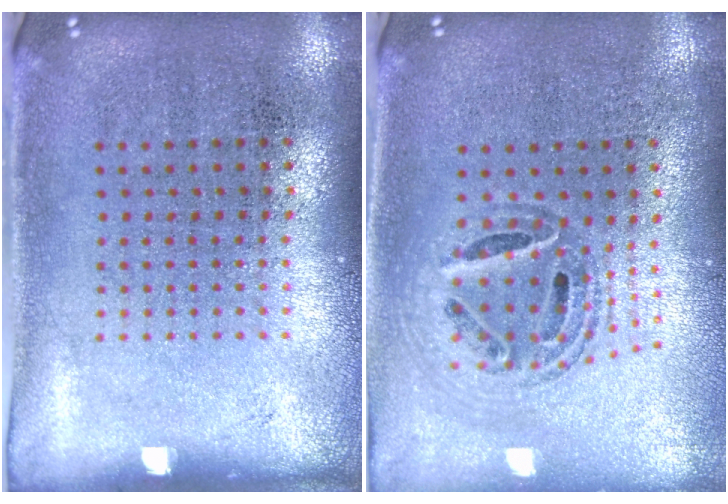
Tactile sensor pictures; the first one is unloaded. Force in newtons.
{"total": 0.9, "press": 0.9, "slide": 0.2}